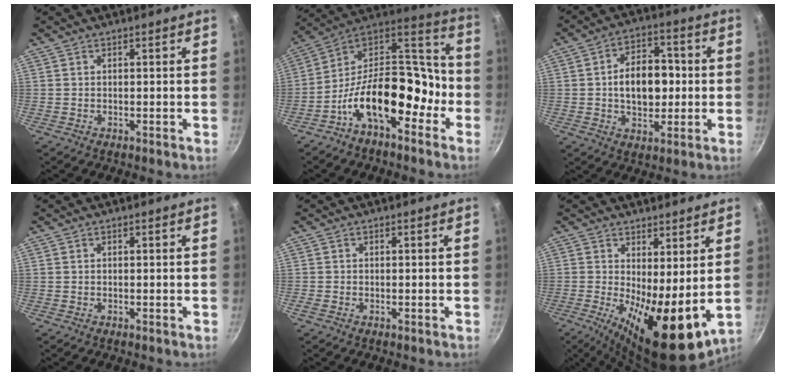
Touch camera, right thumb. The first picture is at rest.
{"total": 19.9, "force": [-7.3, 10.0, 15.6], "torque": [-0.220, 0.096, -0.125]}
{"total": 11.7, "force": [0.1, 7.5, 9.0], "torque": [-0.109, 0.016, 0.000]}
{"total": 0.0}
{"total": 0.6, "force": [-0.3, 0.3, 0.4], "torque": [-0.015, -0.003, -0.009]}
{"total": 15.4, "force": [-0.5, 5.6, 14.3], "torque": [-0.233, -0.029, 0.015]}